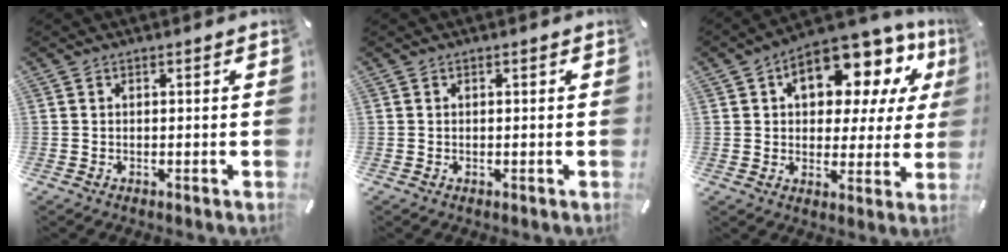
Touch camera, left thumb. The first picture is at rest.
{"total": 0.0}
{"total": 15.4, "force": [7.7, 8.9, 9.9], "torque": [-0.140, -0.051, 0.130]}